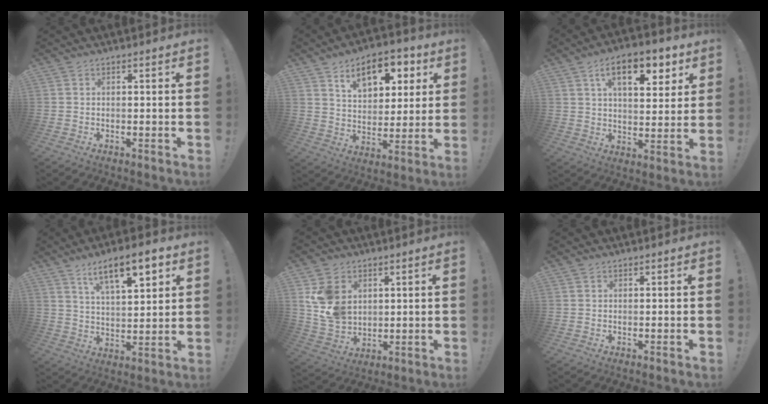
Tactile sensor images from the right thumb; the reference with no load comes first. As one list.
[{"total": 13.7, "force": [7.3, 8.0, 8.3], "torque": [-0.113, -0.034, 0.125]}, {"total": 14.1, "force": [6.9, 6.8, 10.2], "torque": [-0.144, -0.022, 0.113]}, {"total": 12.8, "force": [7.5, 4.1, 9.6], "torque": [-0.141, -0.033, 0.120]}, {"total": 11.3, "force": [4.4, 8.9, 5.3], "torque": [-0.099, -0.018, 0.091]}, {"total": 0.5, "force": [0.5, 0.2, 0.1], "torque": [0.000, -0.001, 0.009]}]